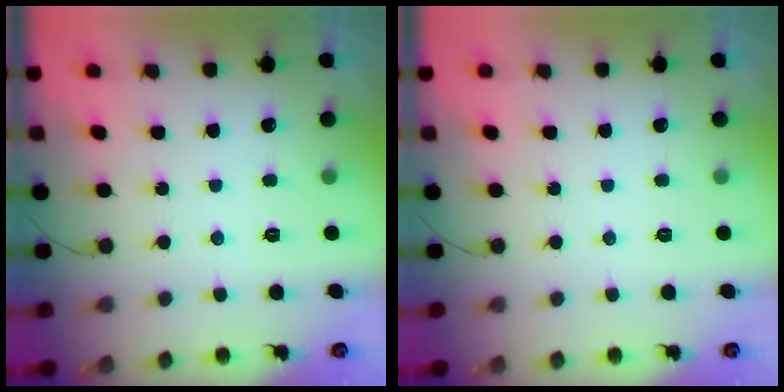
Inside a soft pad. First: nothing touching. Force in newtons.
{"total": 0.0}